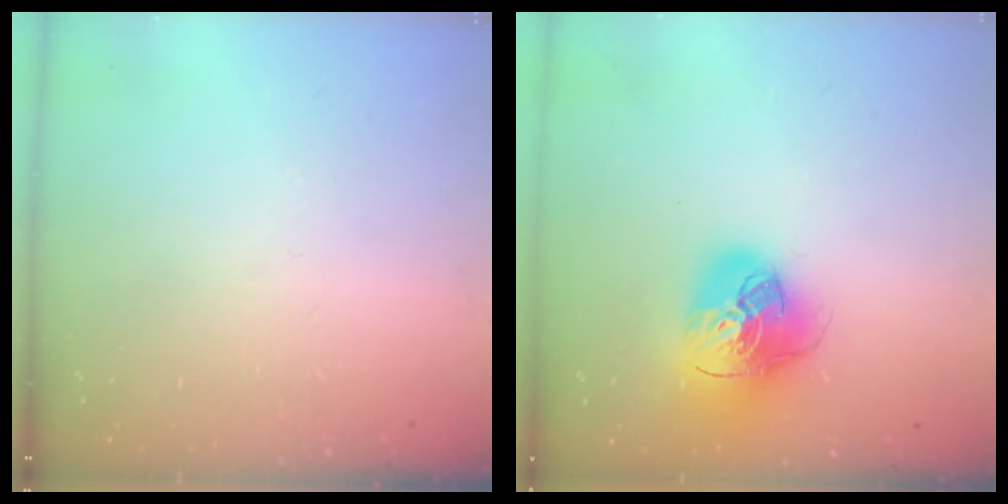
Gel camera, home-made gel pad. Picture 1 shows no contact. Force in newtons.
{"total": 17.7, "press": 17.5, "slide": 2.2}